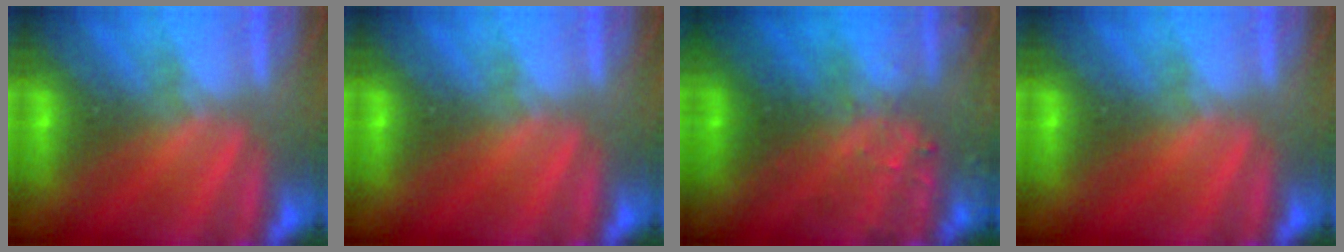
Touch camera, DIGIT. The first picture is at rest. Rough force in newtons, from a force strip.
{"total": 0.0}
{"total": 6.7}
{"total": 0.0}